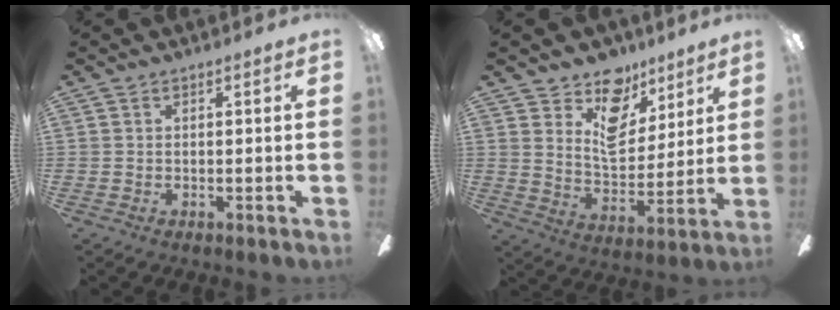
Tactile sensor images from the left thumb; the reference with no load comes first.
{"total": 12.8, "force": [8.4, 7.7, 5.7], "torque": [-0.095, -0.049, 0.162]}